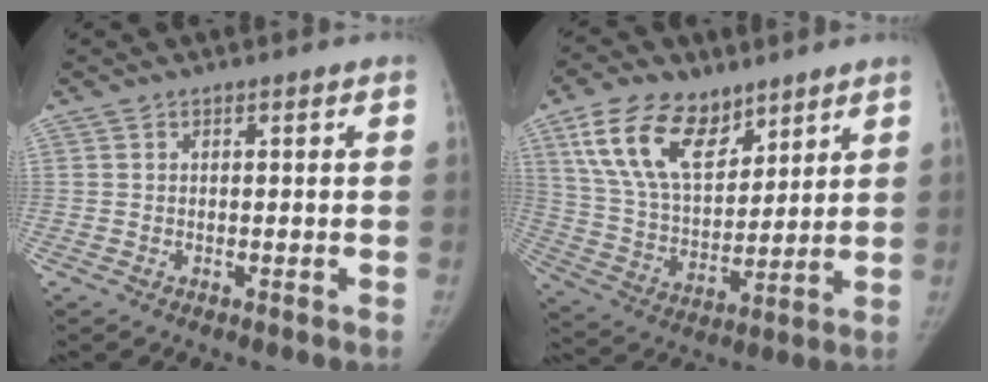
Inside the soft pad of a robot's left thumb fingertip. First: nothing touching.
{"total": 16.7, "force": [9.7, 9.2, 10.0], "torque": [-0.150, -0.036, 0.189]}